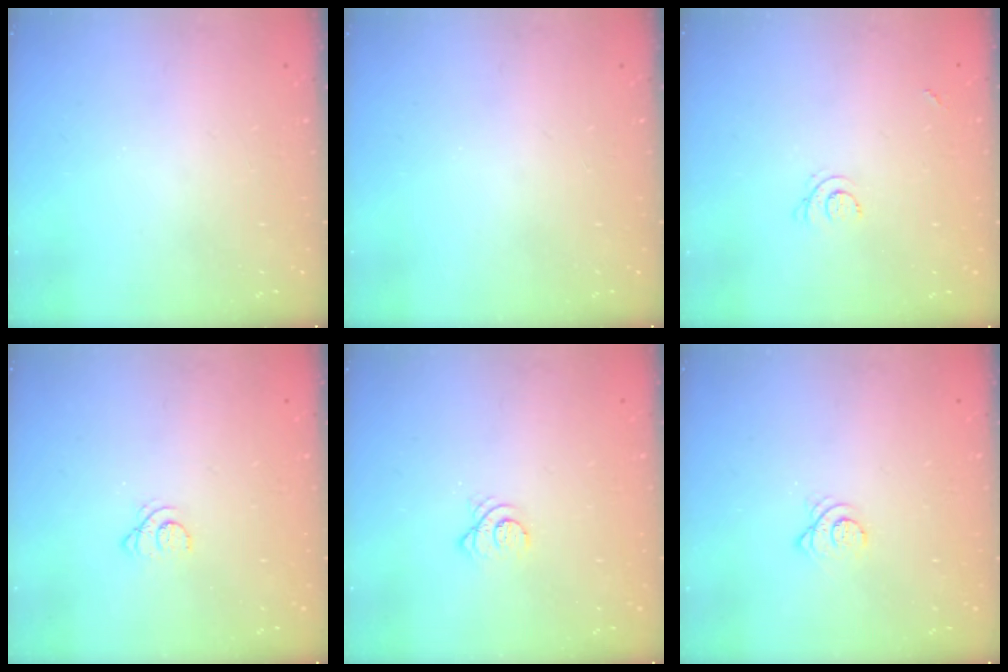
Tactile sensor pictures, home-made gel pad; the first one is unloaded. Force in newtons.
{"total": 0.0}
{"total": 3.4, "press": 3.3, "slide": 0.8}
{"total": 1.7, "press": 1.7, "slide": 0.2}
{"total": 3.6, "press": 3.5, "slide": 0.5}
{"total": 3.3, "press": 3.3, "slide": 0.1}